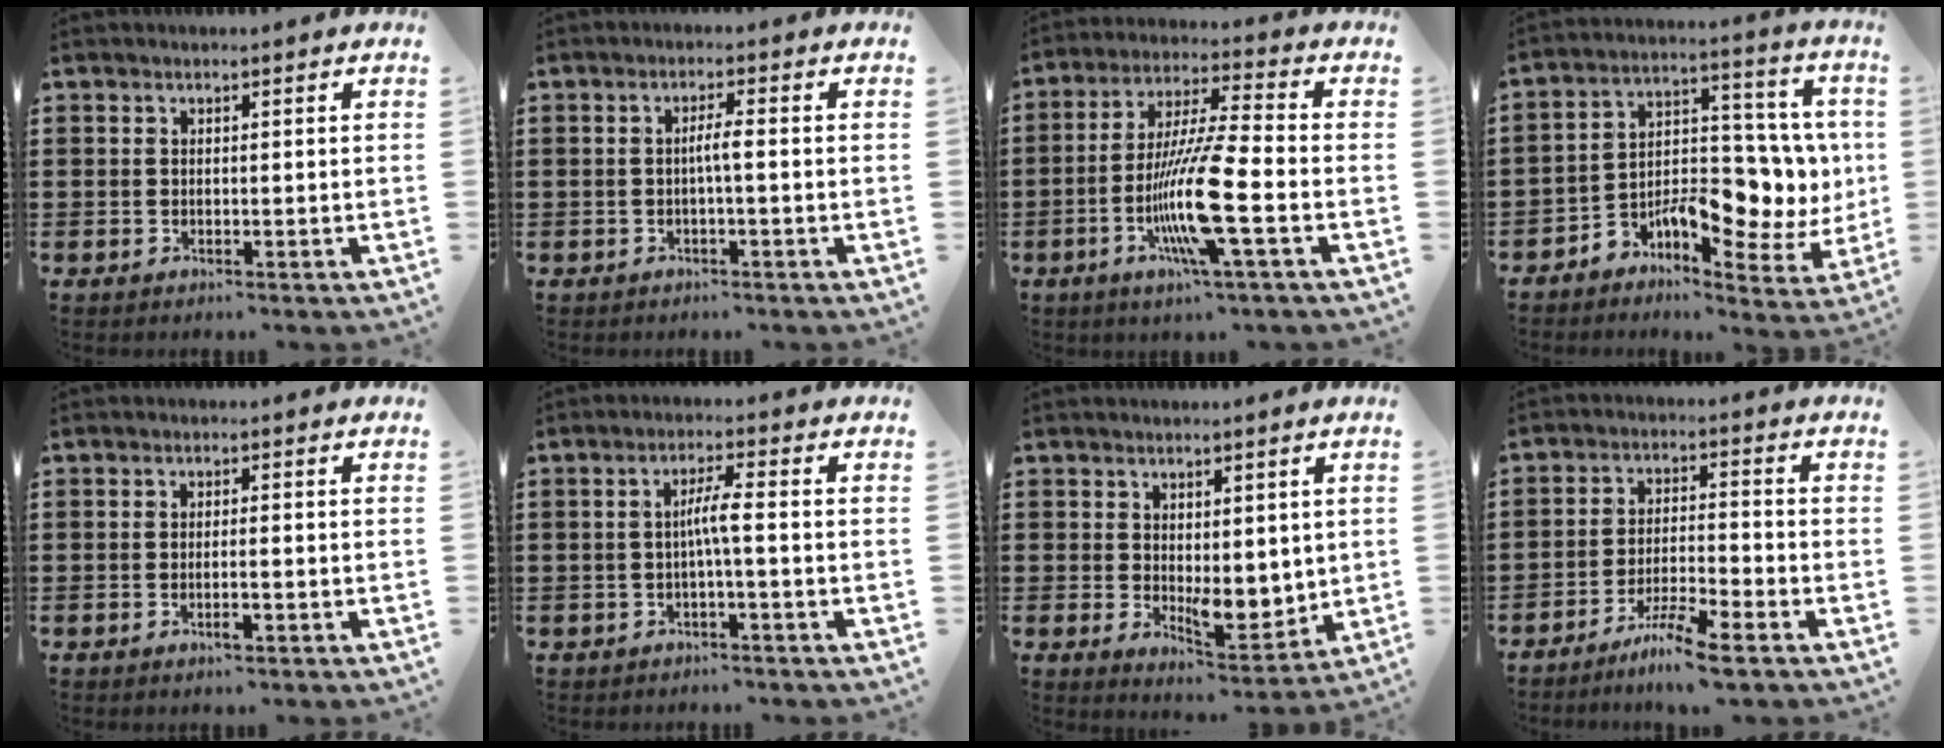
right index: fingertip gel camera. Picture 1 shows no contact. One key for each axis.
{"total": 2.3, "fx": -0.4, "fy": 0.1, "fz": 2.3, "tx": -0.043, "ty": 0.000, "tz": -0.009}
{"total": 13.1, "fx": -4.2, "fy": 1.1, "fz": 12.4, "tx": -0.260, "ty": -0.016, "tz": -0.089}
{"total": 8.7, "fx": -2.8, "fy": 5.2, "fz": 6.3, "tx": -0.092, "ty": -0.004, "tz": -0.047}
{"total": 2.0, "fx": -0.9, "fy": 0.4, "fz": 1.7, "tx": -0.028, "ty": -0.001, "tz": -0.017}
{"total": 3.4, "fx": -0.6, "fy": 0.0, "fz": 3.3, "tx": -0.062, "ty": -0.001, "tz": -0.014}
{"total": 4.5, "fx": 1.1, "fy": 2.9, "fz": 3.3, "tx": -0.051, "ty": -0.007, "tz": 0.020}
{"total": 6.1, "fx": -5.0, "fy": -0.1, "fz": 3.5, "tx": -0.079, "ty": -0.009, "tz": -0.098}